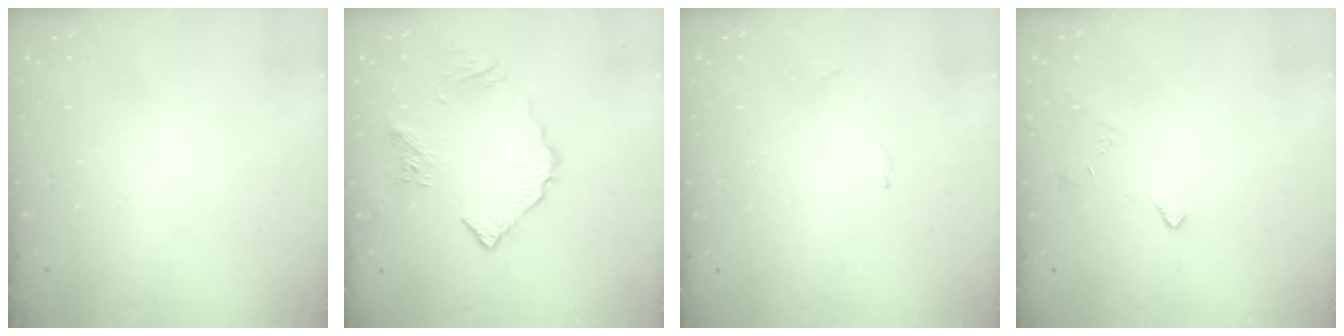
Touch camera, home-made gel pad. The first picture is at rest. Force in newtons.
{"total": 8.8, "press": 8.8, "slide": 0.9}
{"total": 0.7, "press": 0.5, "slide": 0.4}
{"total": 2.7, "press": 2.6, "slide": 0.4}